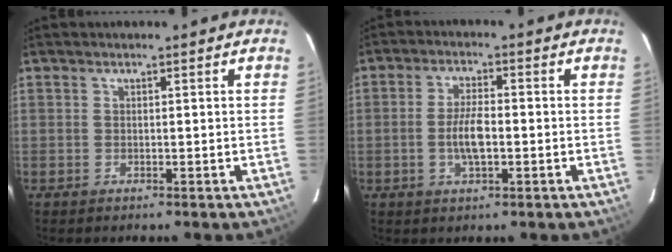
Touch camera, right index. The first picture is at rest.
{"total": 5.7, "force": [-1.2, 2.0, 5.2], "torque": [-0.104, 0.002, -0.021]}